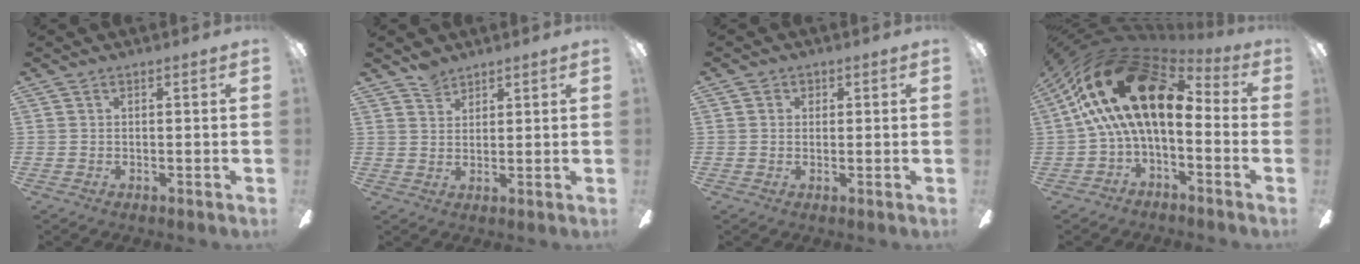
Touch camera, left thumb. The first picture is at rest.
{"total": 3.8, "force": [3.3, 1.8, 0.6], "torque": [-0.010, -0.013, 0.065]}
{"total": 1.5, "force": [0.5, 1.4, 0.3], "torque": [0.000, 0.003, 0.005]}
{"total": 22.5, "force": [4.6, 11.9, 18.6], "torque": [-0.344, -0.002, 0.082]}